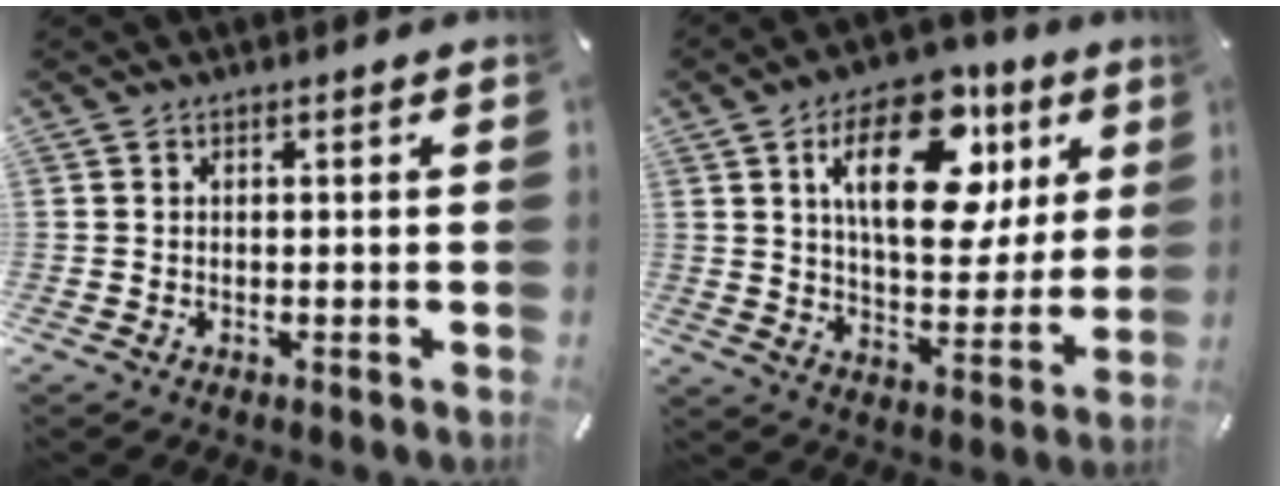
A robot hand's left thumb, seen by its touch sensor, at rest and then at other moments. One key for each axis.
{"total": 20.7, "fx": 9.2, "fy": 11.1, "fz": 14.9, "tx": -0.221, "ty": -0.028, "tz": 0.151}